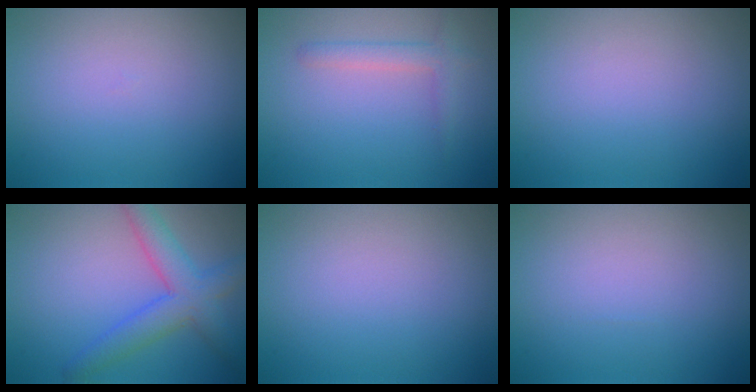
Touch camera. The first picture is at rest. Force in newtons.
{"total": 1.8, "press": 1.8, "slide": 0.2}
{"total": 0.0}
{"total": 5.0, "press": 5.0, "slide": 0.2}
{"total": 0.0}
{"total": 0.0}